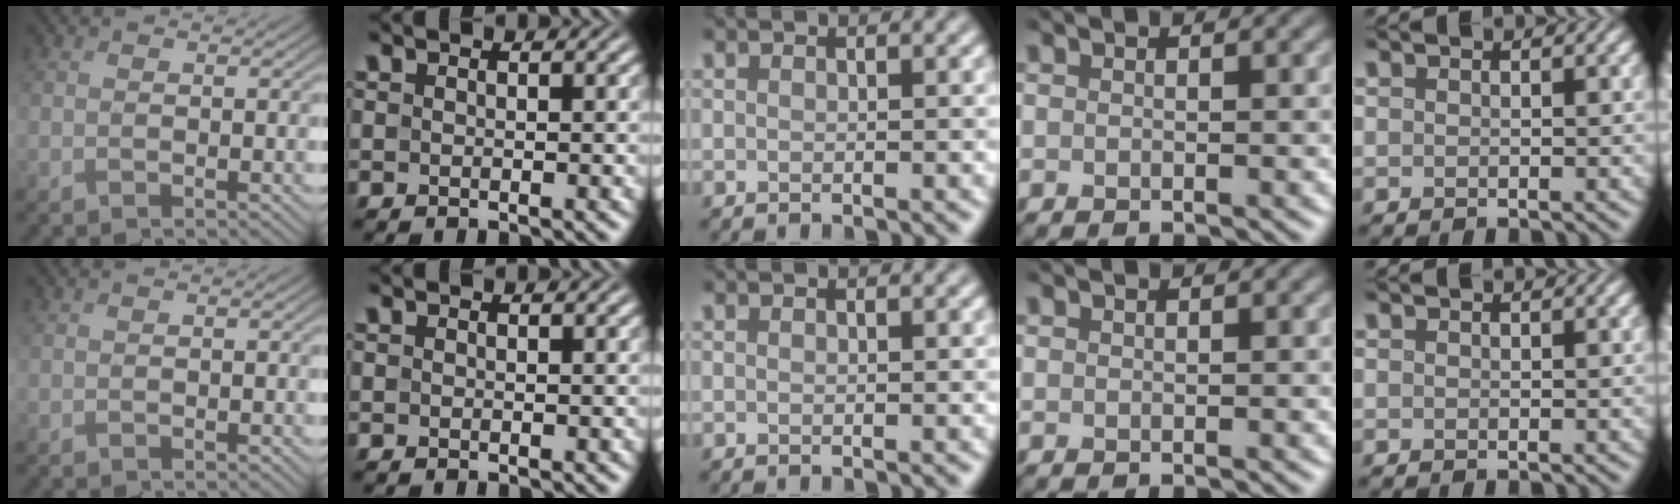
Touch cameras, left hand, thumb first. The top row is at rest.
{}